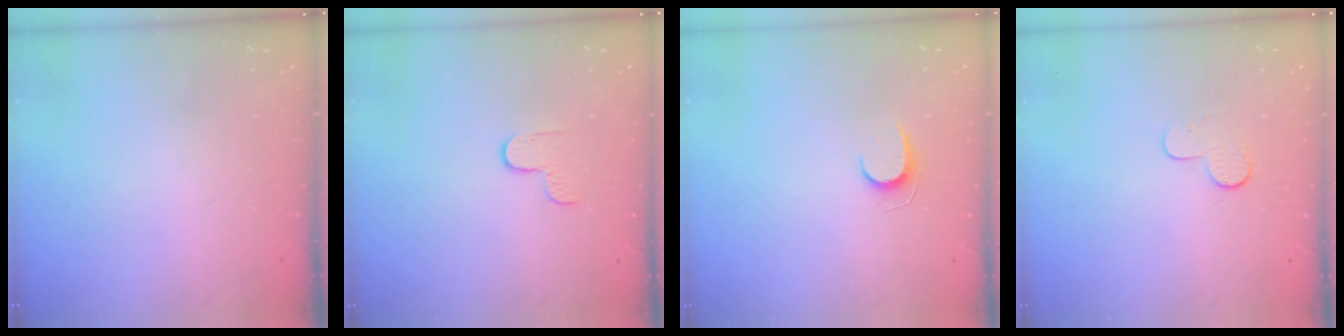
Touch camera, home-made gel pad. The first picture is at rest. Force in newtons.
{"total": 3.3, "press": 3.3, "slide": 0.4}
{"total": 5.6, "press": 5.6, "slide": 0.5}
{"total": 5.0, "press": 5.0, "slide": 0.5}